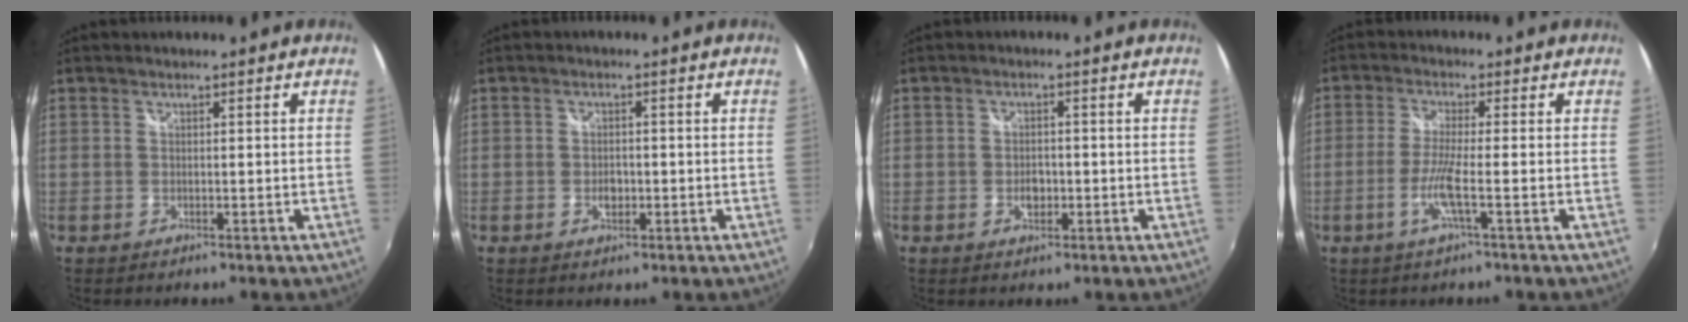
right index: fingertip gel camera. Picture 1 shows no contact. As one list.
[{"total": 2.5, "force": [-0.7, 1.6, 1.7], "torque": [-0.029, 0.000, -0.013]}, {"total": 2.9, "force": [-0.8, 1.9, 2.0], "torque": [-0.033, 0.000, -0.015]}, {"total": 5.4, "force": [-2.0, -0.6, 4.9], "torque": [-0.110, -0.007, -0.042]}]